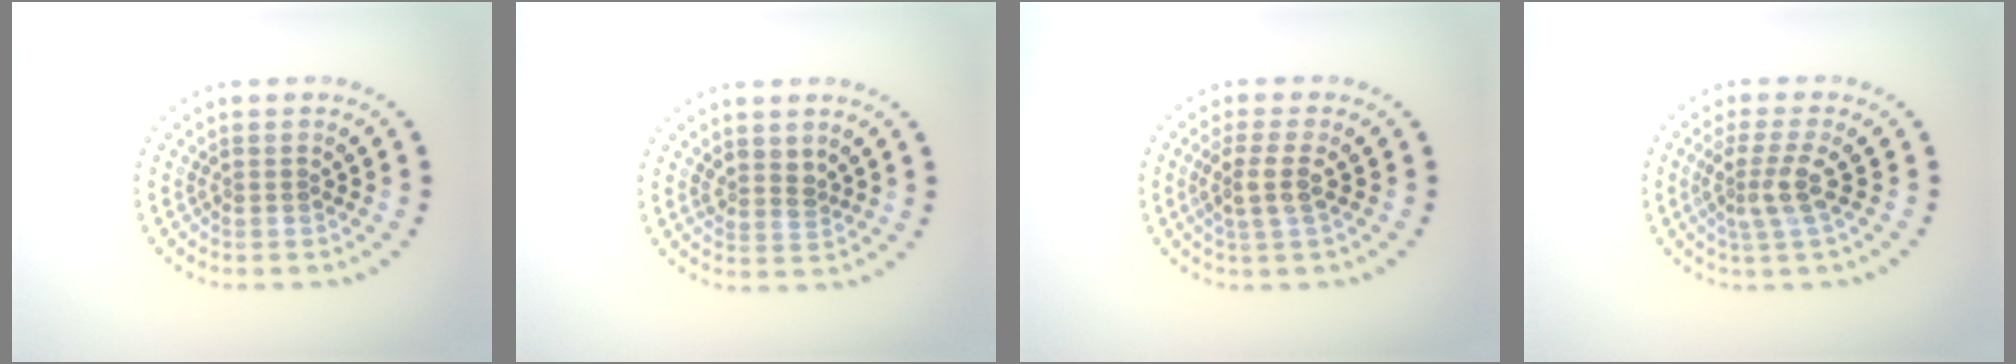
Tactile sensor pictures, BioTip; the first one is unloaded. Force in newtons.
{"total": 1.5, "press": 1.2, "slide": 0.8}
{"total": 2.3, "press": 1.9, "slide": 1.2}
{"total": 2.7, "press": 2.1, "slide": 1.8}